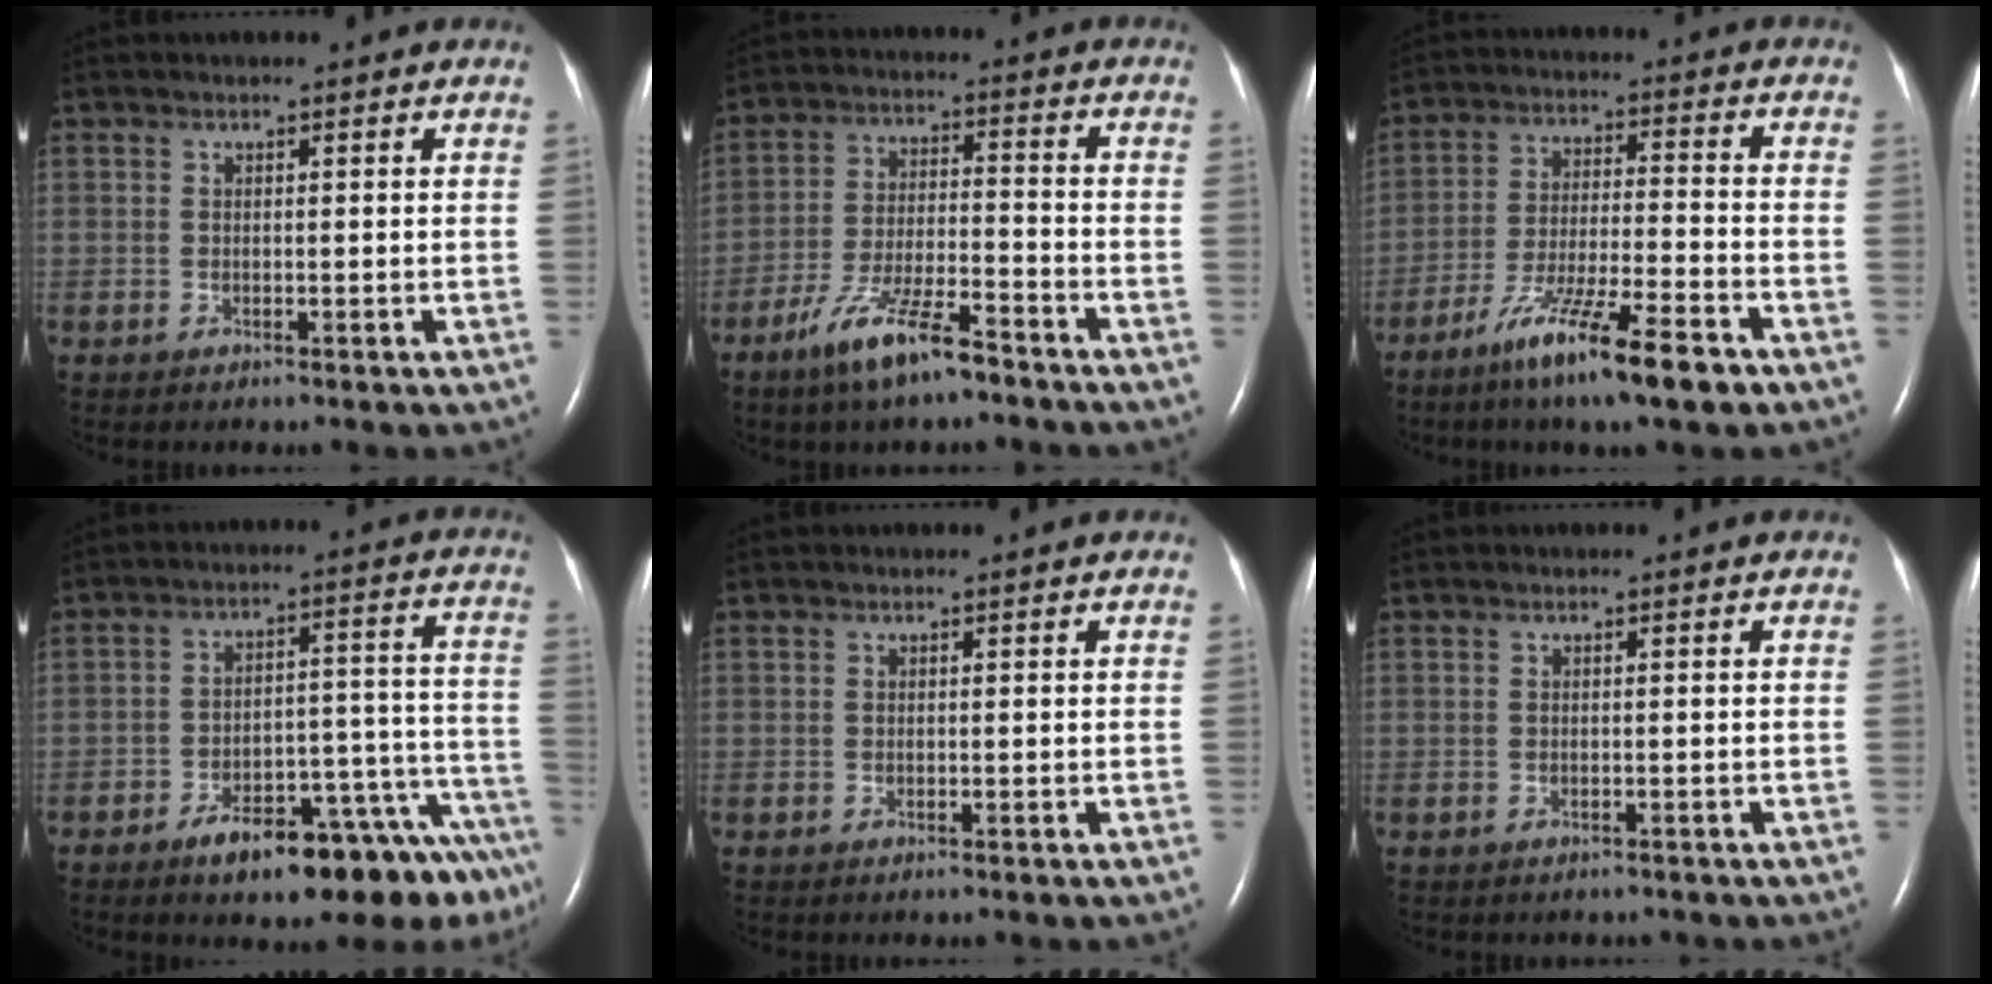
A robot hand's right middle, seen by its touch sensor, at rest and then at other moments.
{"total": 9.8, "force": [-7.0, 1.6, 6.8], "torque": [-0.136, -0.012, -0.129]}
{"total": 12.6, "force": [-8.2, 0.6, 9.6], "torque": [-0.177, -0.032, -0.143]}
{"total": 15.8, "force": [-12.0, 2.7, 9.9], "torque": [-0.062, 0.045, -0.169]}
{"total": 0.0}
{"total": 1.0, "force": [-0.8, 0.5, 0.2], "torque": [-0.010, 0.000, -0.009]}